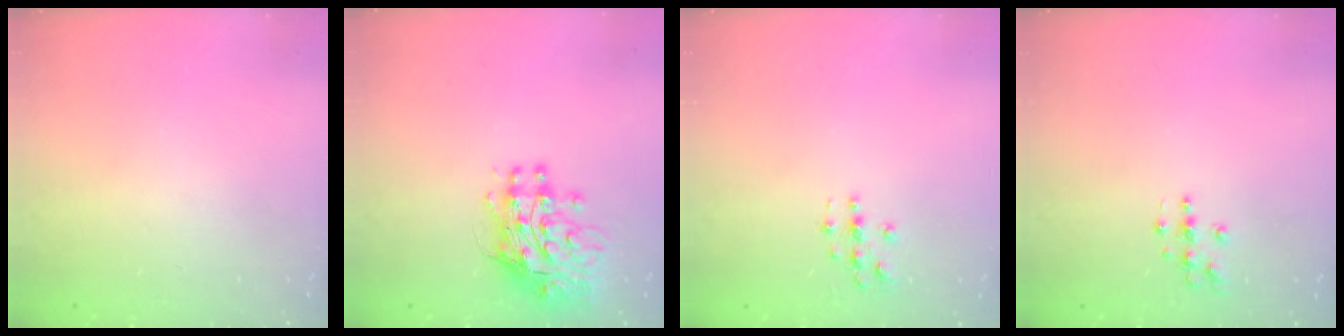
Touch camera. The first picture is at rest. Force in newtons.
{"total": 12.0, "press": 11.9, "slide": 1.1}
{"total": 2.8, "press": 2.8, "slide": 0.3}
{"total": 4.1, "press": 4.1, "slide": 0.5}